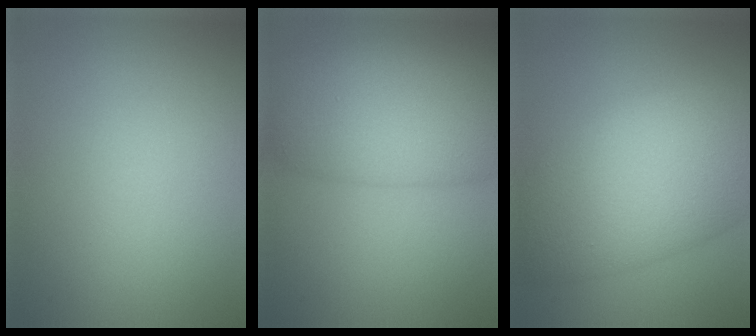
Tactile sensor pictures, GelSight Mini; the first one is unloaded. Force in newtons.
{"total": 8.6, "press": 8.6, "slide": 0.6}
{"total": 9.9, "press": 9.9, "slide": 0.5}